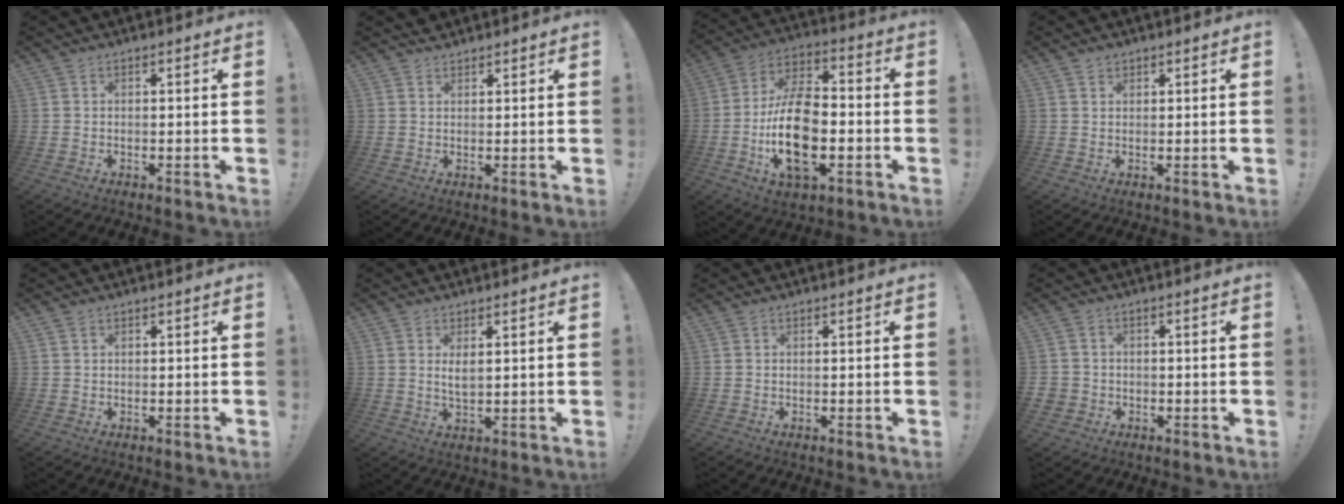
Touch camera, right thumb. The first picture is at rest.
{"total": 1.7, "force": [1.5, 0.8, 0.0], "torque": [0.001, -0.010, 0.030]}
{"total": 19.6, "force": [-4.6, 10.9, 15.6], "torque": [-0.296, 0.018, -0.078]}
{"total": 1.4, "force": [1.1, 0.8, 0.2], "torque": [-0.003, -0.004, 0.020]}
{"total": 0.8, "force": [0.6, 0.4, 0.2], "torque": [0.000, -0.002, 0.010]}
{"total": 3.2, "force": [1.2, 1.1, 2.7], "torque": [-0.041, -0.008, 0.019]}
{"total": 0.0}
{"total": 2.9, "force": [-0.8, 2.7, 0.9], "torque": [-0.013, 0.005, -0.013]}